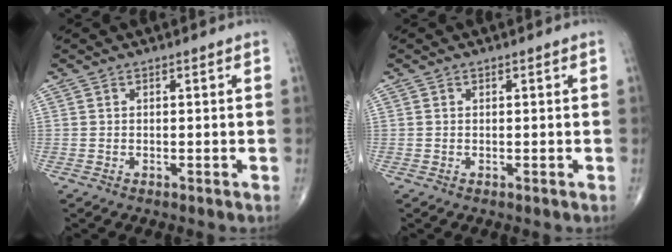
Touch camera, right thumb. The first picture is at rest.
{"total": 0.0}